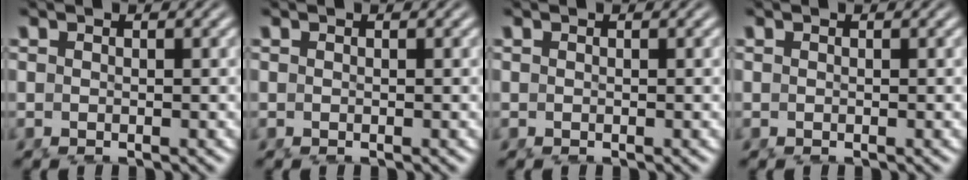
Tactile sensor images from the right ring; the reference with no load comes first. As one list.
[{"total": 0.0}, {"total": 0.0}, {"total": 0.0}]